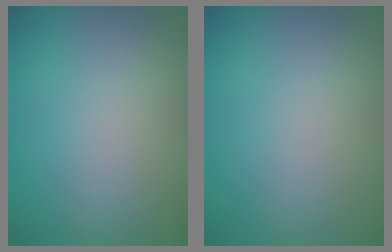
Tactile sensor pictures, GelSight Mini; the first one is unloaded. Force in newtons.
{"total": 0.0}